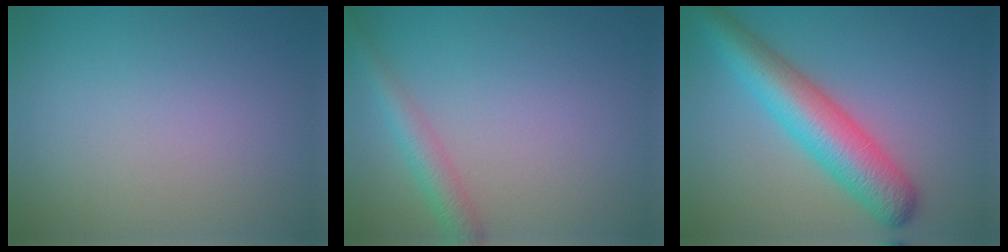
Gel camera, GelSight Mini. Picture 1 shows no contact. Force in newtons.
{"total": 2.8, "press": 2.8, "slide": 0.1}
{"total": 7.4, "press": 7.4, "slide": 0.1}